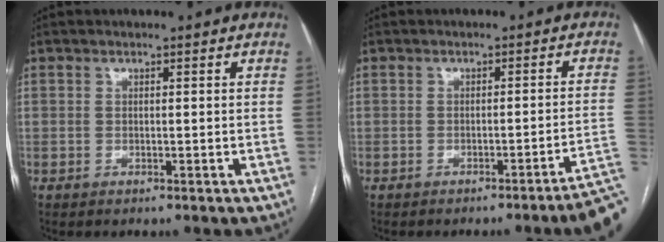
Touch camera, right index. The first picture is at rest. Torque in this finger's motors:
{"motor_torque": [0.66, -0.68, 0.05, 0.03]}